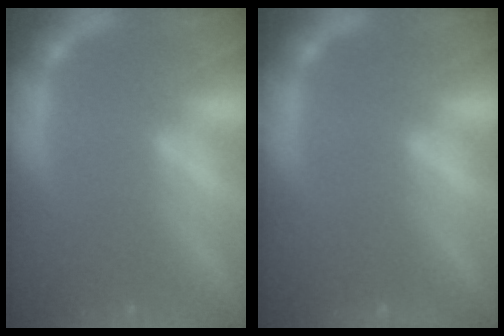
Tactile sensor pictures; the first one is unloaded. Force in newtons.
{"total": 0.9}